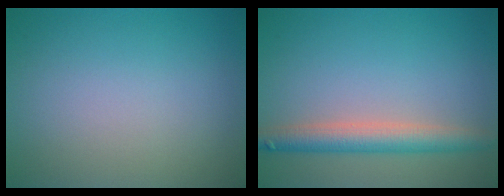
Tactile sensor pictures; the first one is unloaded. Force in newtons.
{"total": 3.9, "press": 3.9, "slide": 0.3}